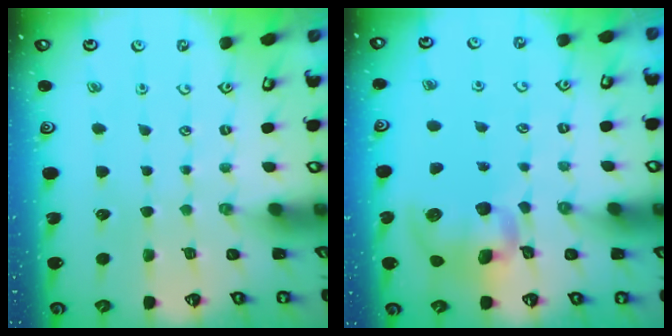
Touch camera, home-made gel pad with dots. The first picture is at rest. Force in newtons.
{"total": 11.6, "press": 11.4, "slide": 1.9}